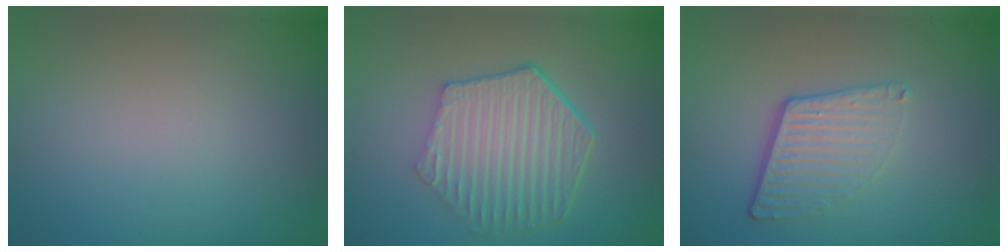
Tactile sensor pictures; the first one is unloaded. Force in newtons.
{"total": 6.4, "press": 4.8, "slide": 4.3}
{"total": 4.3, "press": 2.8, "slide": 3.3}